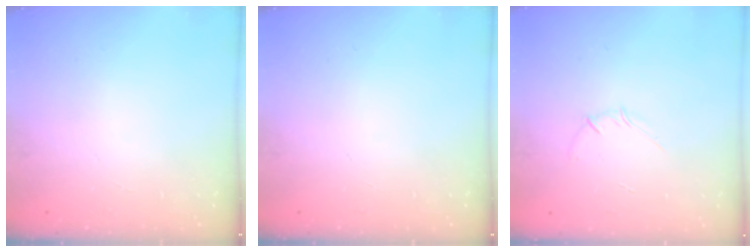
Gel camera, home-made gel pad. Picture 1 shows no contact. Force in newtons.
{"total": 0.0}
{"total": 3.3, "press": 3.2, "slide": 0.9}